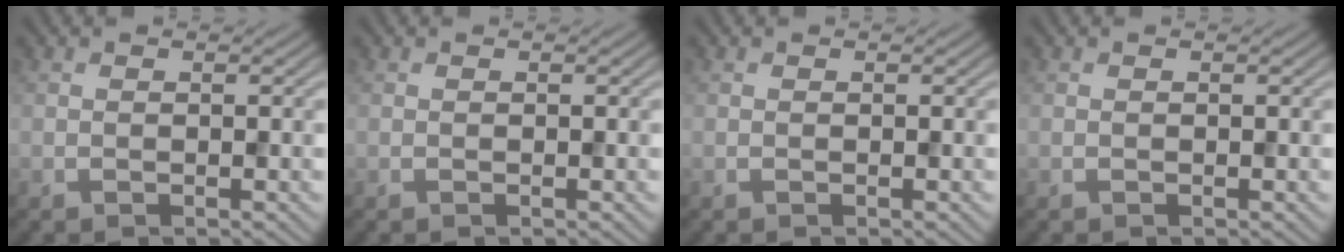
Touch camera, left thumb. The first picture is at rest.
{"total": 0.0}
{"total": 0.0}
{"total": 0.0}